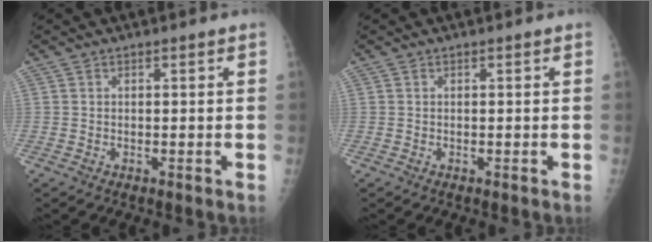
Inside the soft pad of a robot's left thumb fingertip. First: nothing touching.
{"total": 0.0}